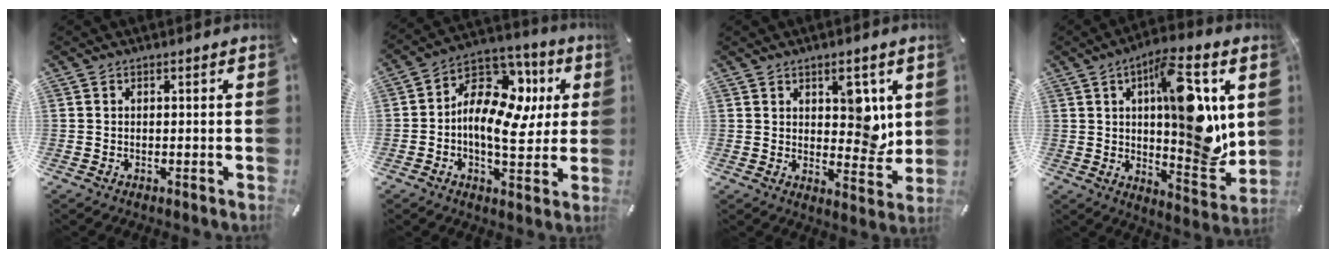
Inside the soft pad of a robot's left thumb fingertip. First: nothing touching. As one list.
[{"total": 15.9, "force": [2.2, 10.7, 11.6], "torque": [-0.201, -0.011, 0.039]}, {"total": 8.4, "force": [3.3, 5.0, 5.8], "torque": [-0.049, -0.026, 0.051]}, {"total": 18.8, "force": [5.5, 6.7, 16.7], "torque": [-0.222, -0.031, 0.084]}]